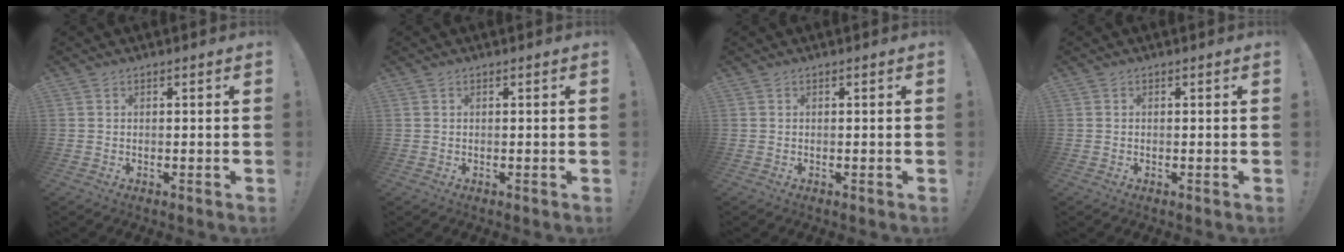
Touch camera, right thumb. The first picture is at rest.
{"total": 0.0}
{"total": 0.0}
{"total": 0.0}